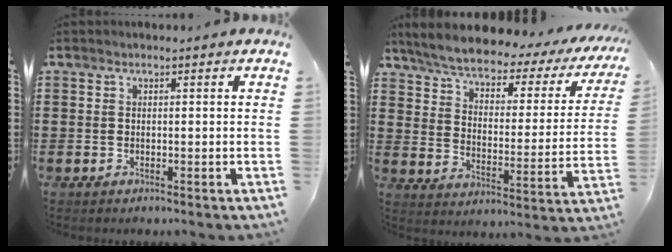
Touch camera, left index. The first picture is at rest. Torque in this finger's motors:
{"motor_torque": [2.14, 0.00, 0.51, 0.05]}